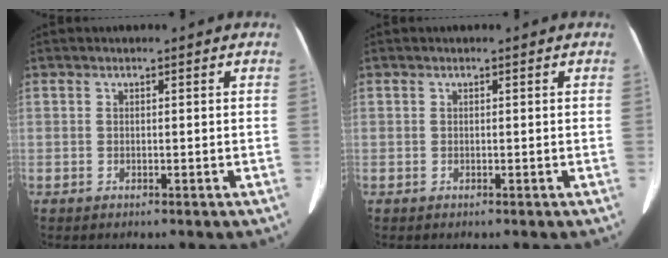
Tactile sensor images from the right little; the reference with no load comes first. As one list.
[{"total": 0.0}]